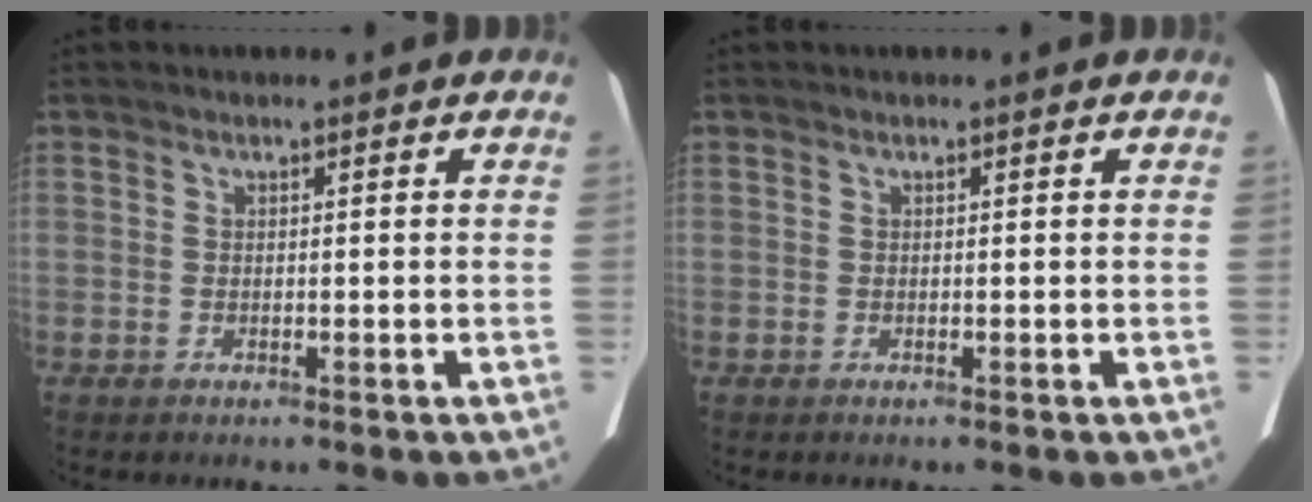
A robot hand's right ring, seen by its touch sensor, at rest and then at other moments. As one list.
[{"total": 0.0}]